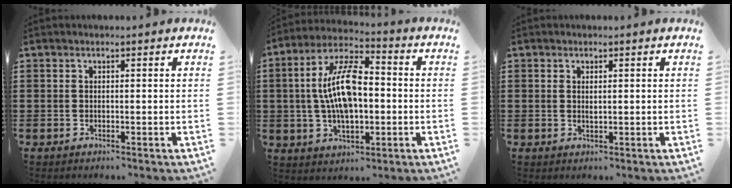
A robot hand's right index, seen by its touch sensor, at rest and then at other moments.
{"total": 11.9, "force": [0.0, 5.5, 10.6], "torque": [-0.225, 0.004, -0.003]}
{"total": 0.9, "force": [0.4, 0.3, 0.8], "torque": [-0.014, 0.003, 0.006]}